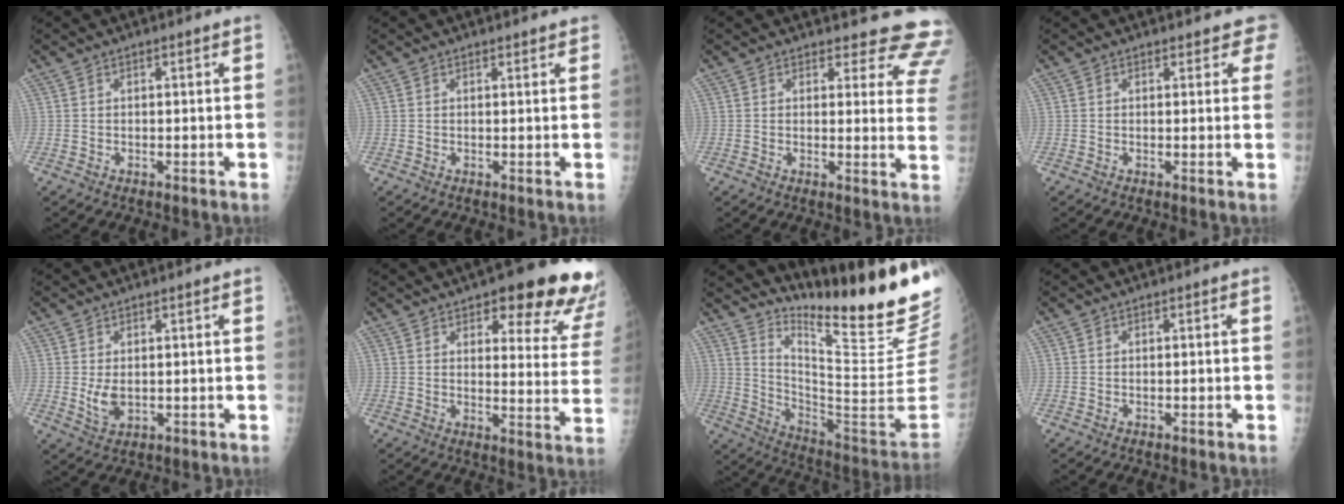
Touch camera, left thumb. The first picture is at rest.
{"total": 1.2, "force": [1.1, 0.3, 0.4], "torque": [-0.001, -0.002, 0.013]}
{"total": 13.4, "force": [12.7, 3.9, 1.5], "torque": [0.040, -0.110, 0.103]}
{"total": 3.2, "force": [2.8, 1.5, 0.6], "torque": [0.026, -0.010, 0.014]}
{"total": 3.5, "force": [0.5, 2.0, 2.9], "torque": [-0.047, -0.012, 0.018]}
{"total": 18.6, "force": [12.5, 6.2, 12.3], "torque": [-0.103, -0.059, 0.146]}
{"total": 24.7, "force": [19.5, 1.6, 15.1], "torque": [-0.209, -0.172, 0.295]}
{"total": 0.0}